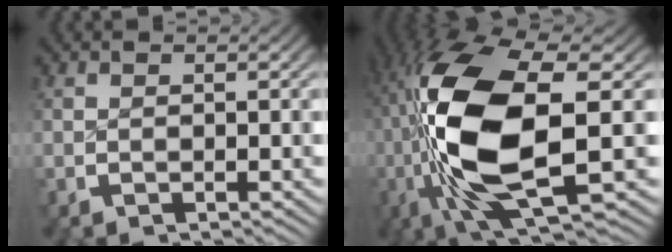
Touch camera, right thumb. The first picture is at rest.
{"total": 17.4, "force": [-0.1, 8.5, 15.2], "torque": [-0.339, -0.046, 0.029]}